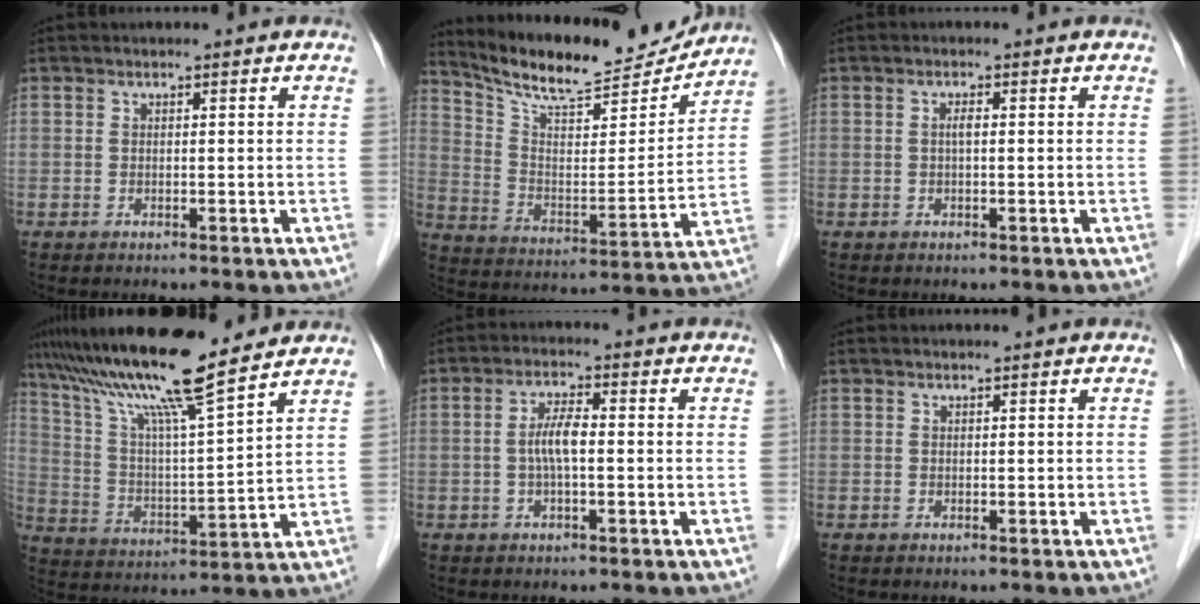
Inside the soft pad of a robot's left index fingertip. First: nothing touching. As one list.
[{"total": 16.3, "force": [15.3, 2.2, 4.9], "torque": [-0.095, -0.024, 0.243]}, {"total": 1.1, "force": [-0.4, 0.1, 1.1], "torque": [-0.021, -0.001, -0.008]}, {"total": 16.2, "force": [13.1, 0.1, 9.5], "torque": [-0.173, 0.009, 0.229]}, {"total": 4.0, "force": [-0.7, 0.8, 3.9], "torque": [-0.081, 0.005, -0.015]}, {"total": 0.0}]